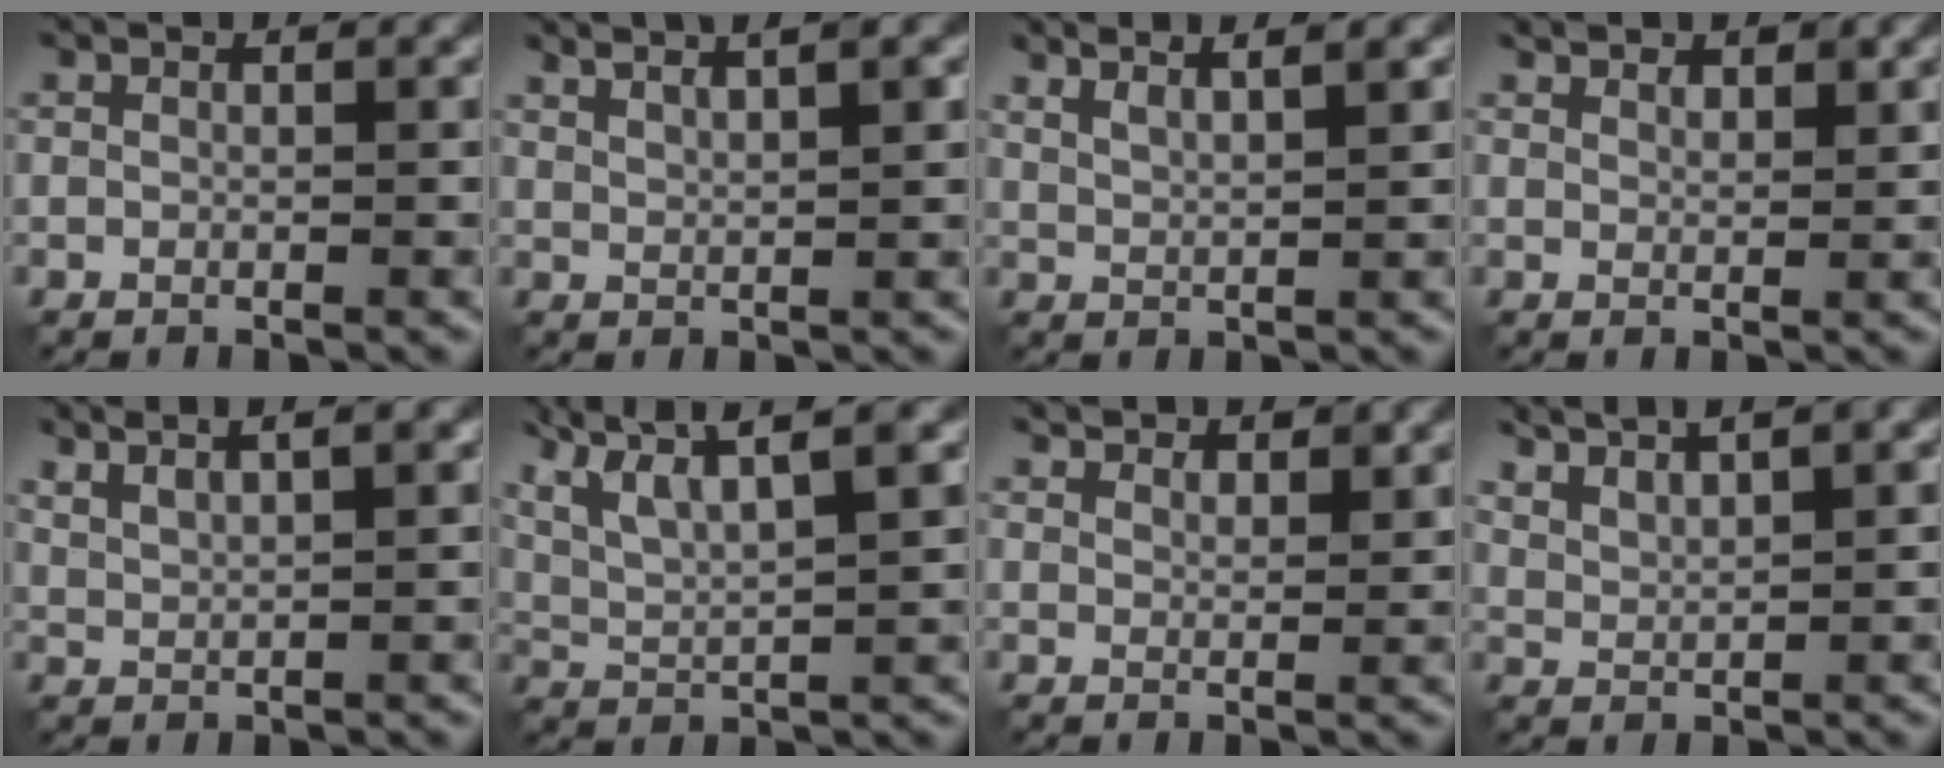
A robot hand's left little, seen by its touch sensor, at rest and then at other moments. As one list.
[{"total": 5.3, "force": [3.5, 1.5, 3.6], "torque": [-0.034, 0.023, 0.031]}, {"total": 4.1, "force": [3.1, 1.1, 2.5], "torque": [-0.022, 0.016, 0.027]}, {"total": 2.0, "force": [1.7, 0.7, 0.7], "torque": [-0.010, -0.003, 0.031]}, {"total": 4.5, "force": [3.1, 1.4, 2.9], "torque": [-0.026, 0.021, 0.030]}, {"total": 8.8, "force": [5.8, 2.1, 6.3], "torque": [-0.115, 0.029, 0.076]}, {"total": 3.3, "force": [2.8, 1.1, 1.2], "torque": [-0.020, -0.004, 0.049]}, {"total": 4.4, "force": [3.5, 0.9, 2.5], "torque": [-0.036, 0.013, 0.047]}]